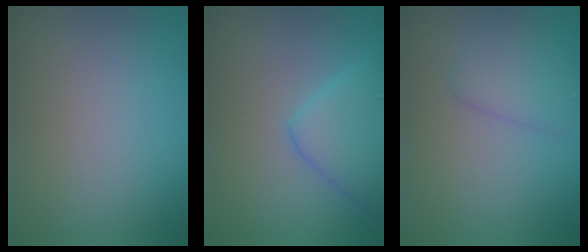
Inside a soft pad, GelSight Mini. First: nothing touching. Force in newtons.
{"total": 4.0, "press": 4.0, "slide": 0.2}
{"total": 2.2, "press": 2.2, "slide": 0.2}